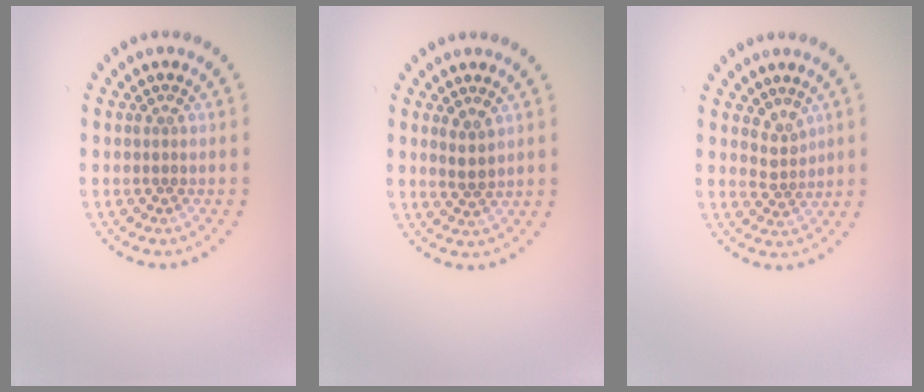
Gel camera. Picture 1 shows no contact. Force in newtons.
{"total": 1.7, "press": 1.5, "slide": 0.9}
{"total": 1.7, "press": 1.2, "slide": 1.3}